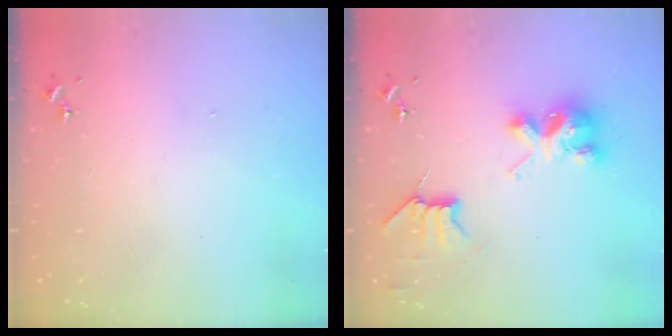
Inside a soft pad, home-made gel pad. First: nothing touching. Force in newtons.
{"total": 8.3, "press": 8.3, "slide": 0.1}